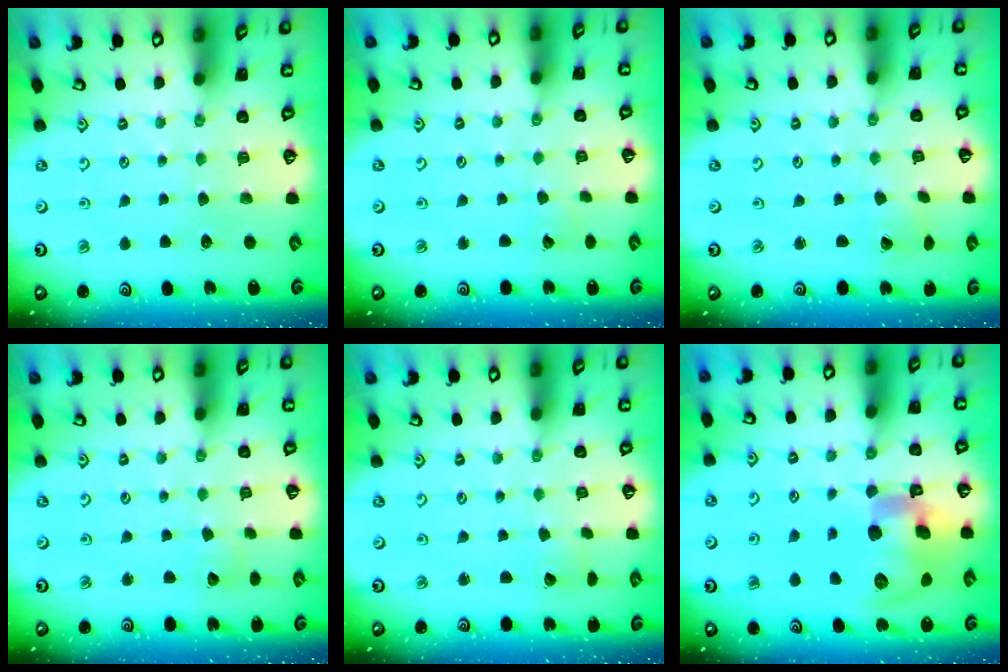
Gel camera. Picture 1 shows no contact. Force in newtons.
{"total": 1.4, "press": 1.4, "slide": 0.0}
{"total": 1.8, "press": 1.8, "slide": 0.4}
{"total": 2.9, "press": 2.9, "slide": 0.3}
{"total": 2.3, "press": 2.3, "slide": 0.1}
{"total": 16.8, "press": 16.6, "slide": 2.8}